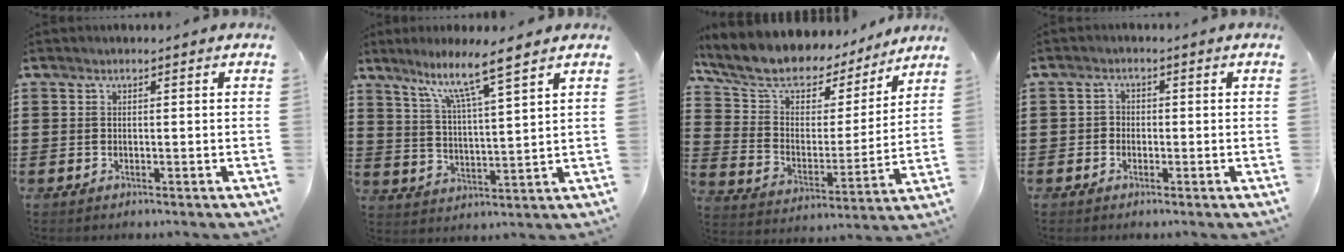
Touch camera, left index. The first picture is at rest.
{"total": 8.0, "force": [6.1, -0.2, 5.1], "torque": [-0.119, -0.029, 0.102]}
{"total": 8.6, "force": [7.0, 4.1, 2.7], "torque": [-0.091, -0.042, 0.123]}
{"total": 1.3, "force": [-0.6, 1.2, 0.2], "torque": [-0.009, 0.005, -0.014]}